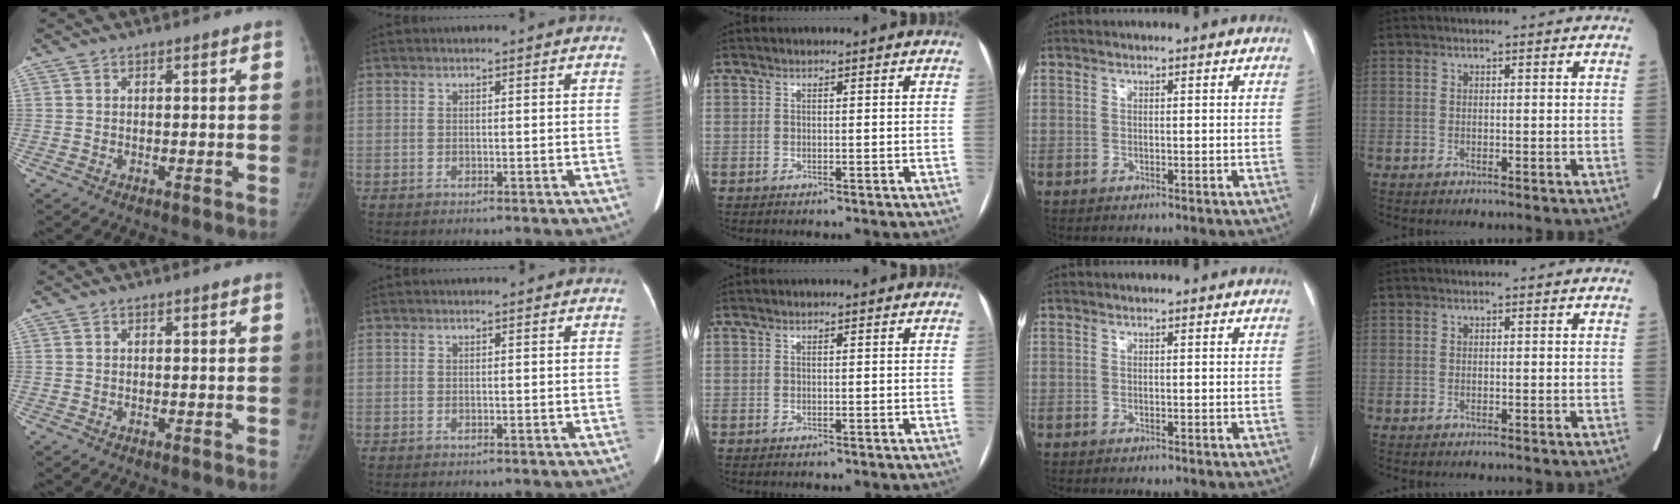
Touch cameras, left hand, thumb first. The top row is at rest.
{}